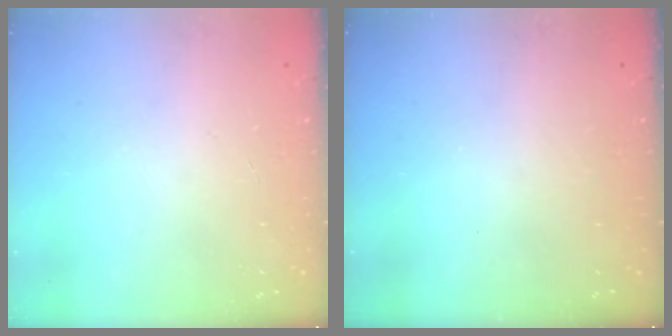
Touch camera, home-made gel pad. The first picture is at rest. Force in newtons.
{"total": 0.0}